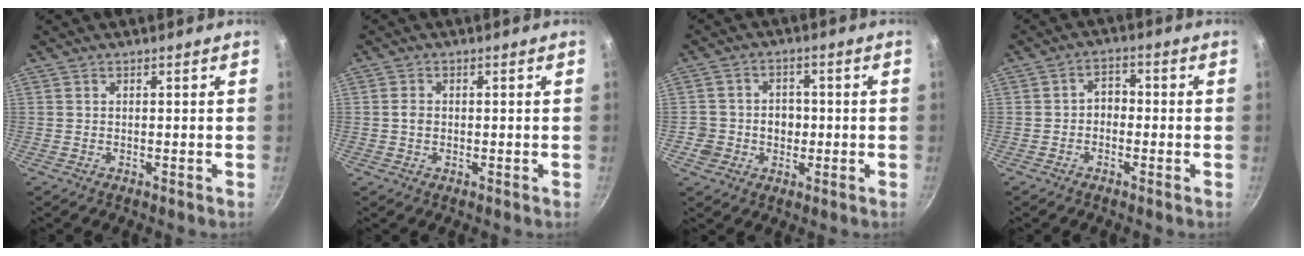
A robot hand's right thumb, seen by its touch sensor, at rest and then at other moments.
{"total": 1.8, "force": [-0.1, 1.4, 1.0], "torque": [-0.015, 0.006, -0.003]}
{"total": 6.0, "force": [-1.0, 5.5, 2.2], "torque": [-0.002, 0.017, -0.017]}
{"total": 3.2, "force": [-0.8, 2.4, 1.9], "torque": [-0.014, 0.017, -0.021]}